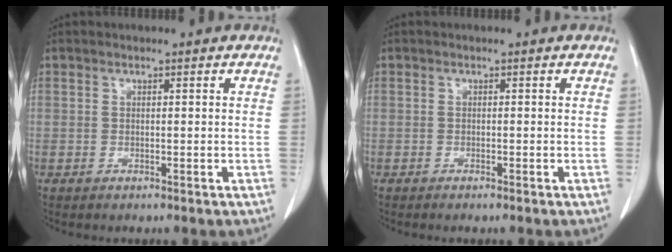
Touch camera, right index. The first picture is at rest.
{"total": 0.7, "force": [-0.6, -0.1, 0.4], "torque": [-0.007, 0.000, -0.008]}